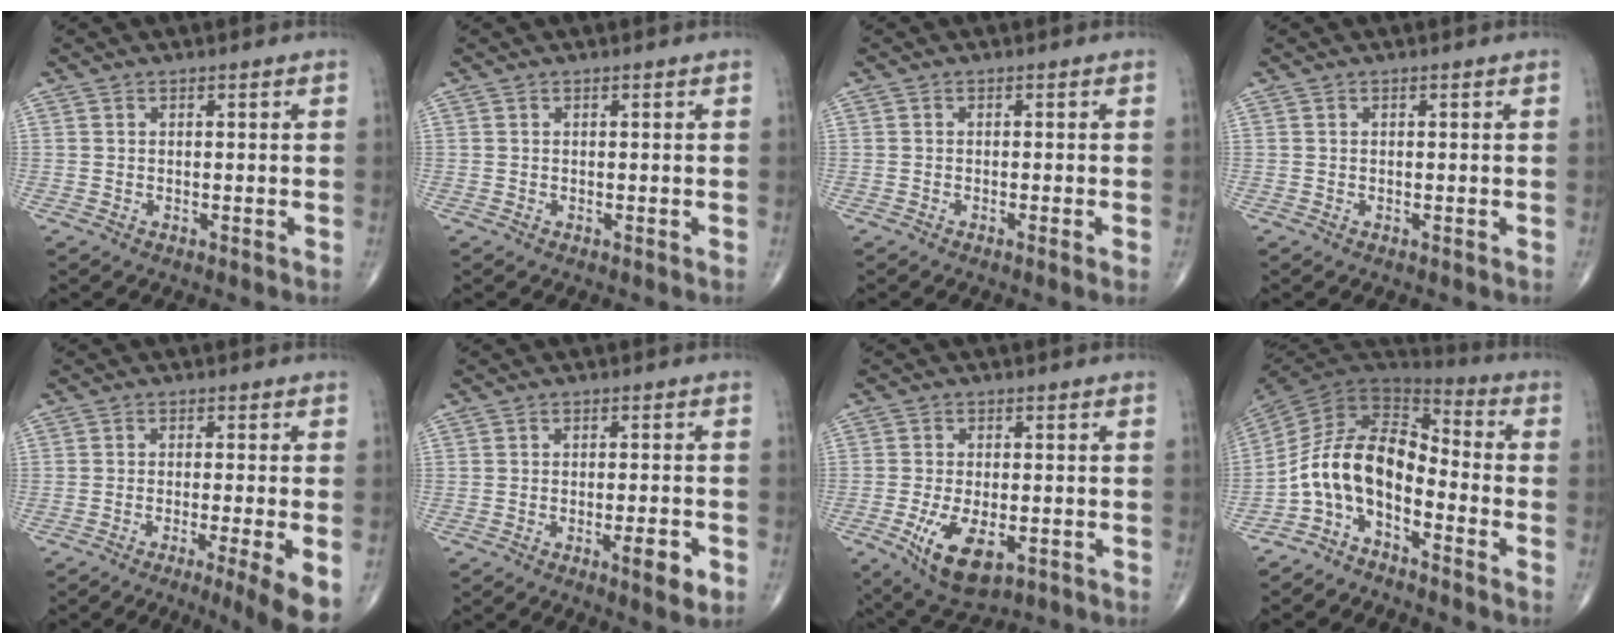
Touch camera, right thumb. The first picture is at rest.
{"total": 0.0}
{"total": 1.3, "force": [-0.6, -0.1, 1.2], "torque": [-0.027, -0.004, -0.011]}
{"total": 0.0}
{"total": 9.0, "force": [-4.4, 0.2, 7.9], "torque": [-0.117, -0.011, -0.067]}
{"total": 5.2, "force": [-2.3, 1.1, 4.6], "torque": [-0.065, 0.003, -0.032]}
{"total": 10.3, "force": [-3.6, 5.0, 8.2], "torque": [-0.146, -0.005, -0.051]}
{"total": 12.1, "force": [-5.3, 6.4, 8.8], "torque": [-0.148, 0.086, -0.114]}